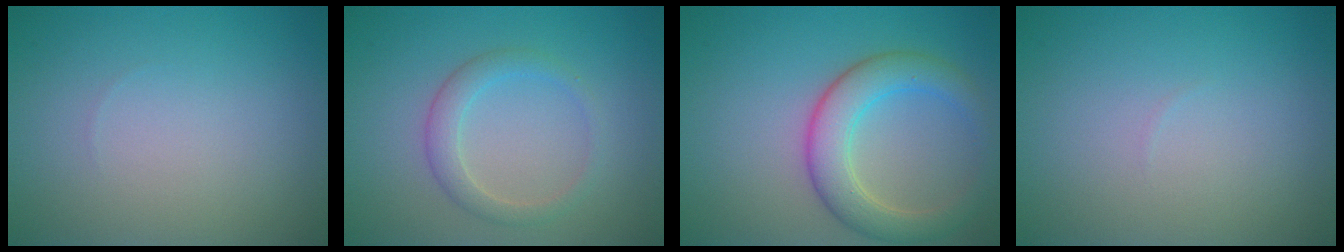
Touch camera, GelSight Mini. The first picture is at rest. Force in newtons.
{"total": 2.2, "press": 2.2, "slide": 0.1}
{"total": 5.0, "press": 5.0, "slide": 0.1}
{"total": 0.0}